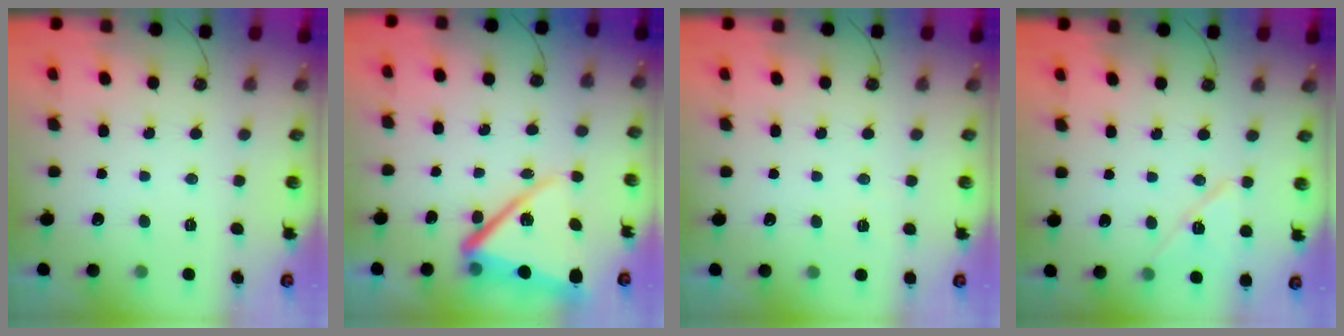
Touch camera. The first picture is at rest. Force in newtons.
{"total": 13.9, "press": 13.8, "slide": 1.5}
{"total": 2.4, "press": 2.3, "slide": 0.6}
{"total": 9.9, "press": 9.0, "slide": 4.1}